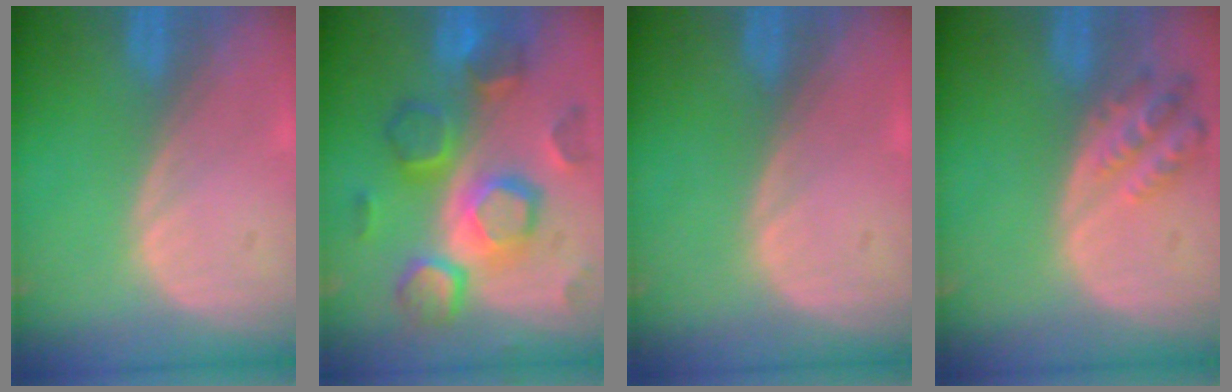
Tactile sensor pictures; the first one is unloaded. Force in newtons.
{"total": 11.2, "press": 11.2, "slide": 0.9}
{"total": 0.0}
{"total": 5.0, "press": 4.8, "slide": 1.5}